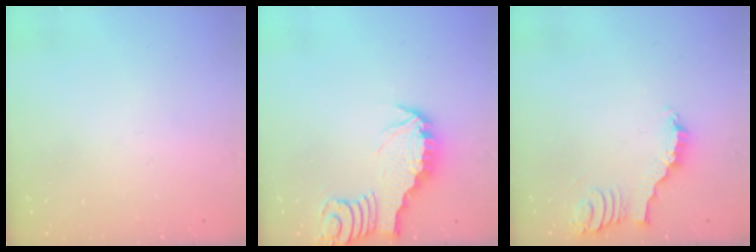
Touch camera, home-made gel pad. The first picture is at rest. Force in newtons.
{"total": 3.0, "press": 3.0, "slide": 0.3}
{"total": 3.4, "press": 3.4, "slide": 0.2}